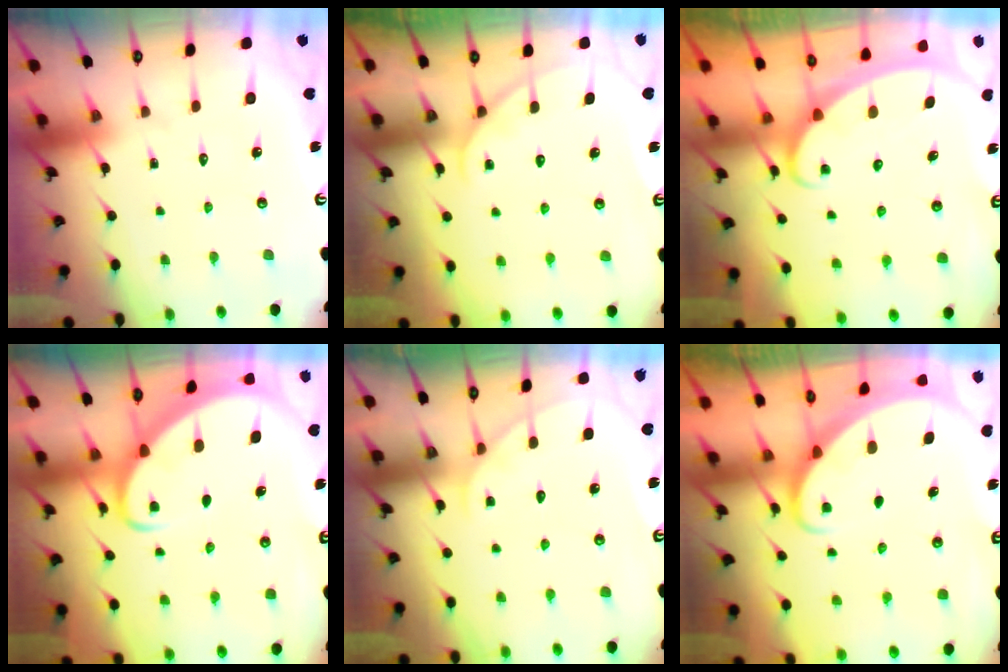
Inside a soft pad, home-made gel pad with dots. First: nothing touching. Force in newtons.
{"total": 3.5, "press": 3.4, "slide": 0.4}
{"total": 2.3, "press": 2.3, "slide": 0.4}
{"total": 3.3, "press": 3.3, "slide": 0.5}
{"total": 2.9, "press": 2.9, "slide": 0.3}
{"total": 2.4, "press": 2.4, "slide": 0.2}